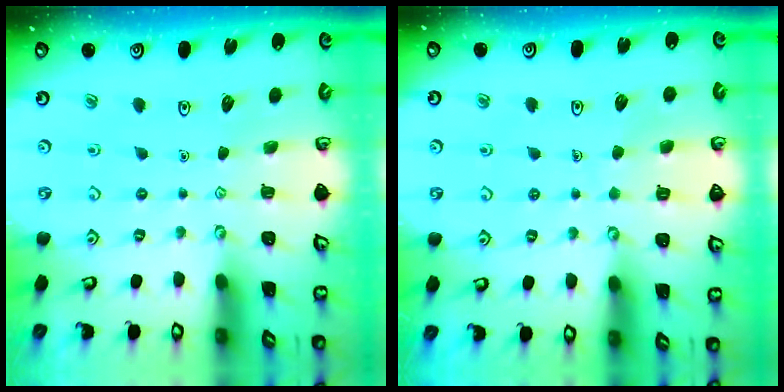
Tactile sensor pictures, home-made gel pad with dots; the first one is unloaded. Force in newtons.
{"total": 2.9, "press": 2.9, "slide": 0.2}